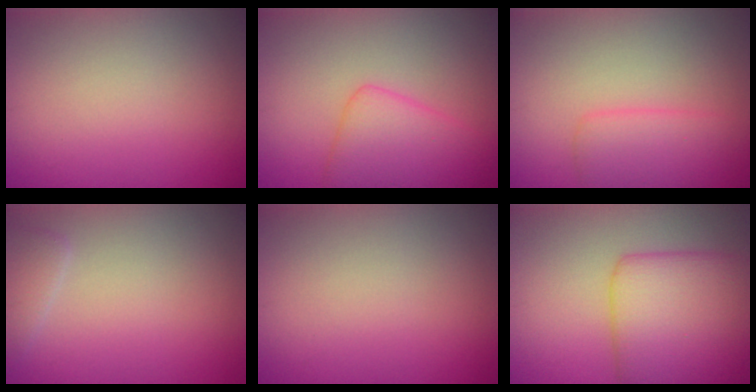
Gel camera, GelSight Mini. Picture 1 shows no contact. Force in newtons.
{"total": 4.5, "press": 4.5, "slide": 0.2}
{"total": 2.8, "press": 2.8, "slide": 0.2}
{"total": 1.6, "press": 1.6, "slide": 0.2}
{"total": 0.0}
{"total": 7.3, "press": 7.3, "slide": 0.1}